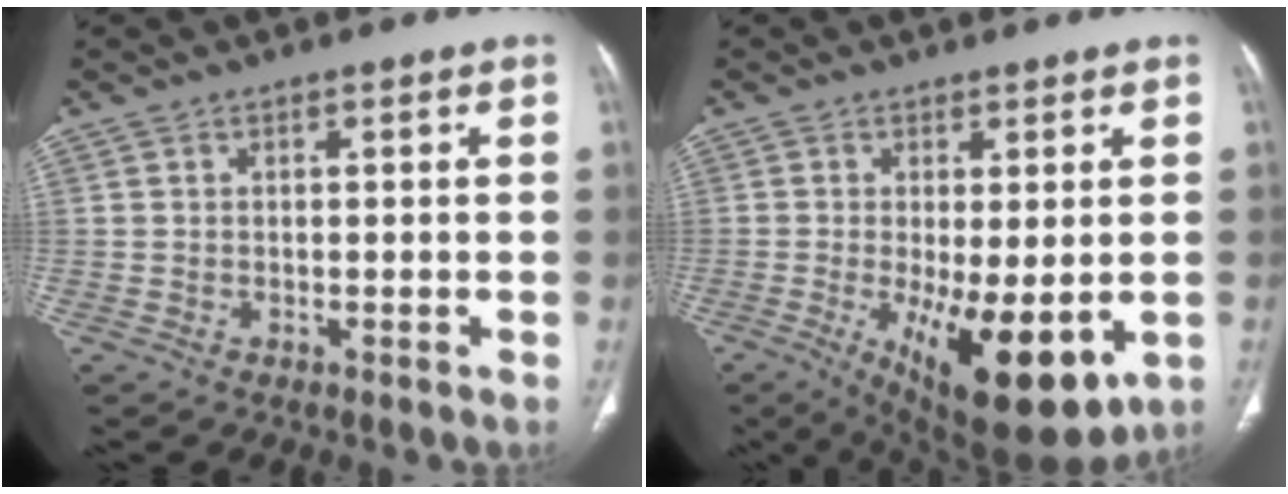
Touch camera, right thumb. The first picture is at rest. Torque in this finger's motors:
{"motor_torque": [1.79, 2.57, 0.25, -0.12, 0.38]}